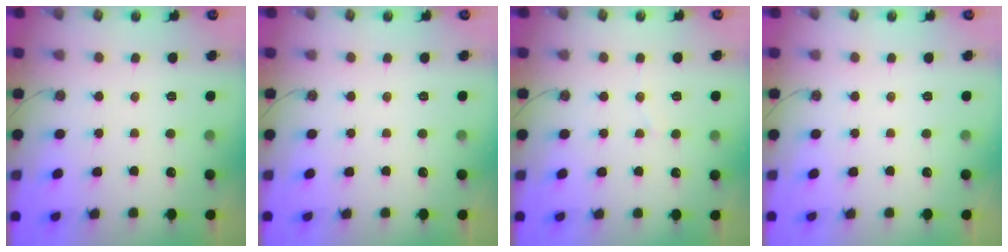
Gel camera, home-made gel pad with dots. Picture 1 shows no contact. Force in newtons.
{"total": 0.0}
{"total": 3.2, "press": 3.2, "slide": 0.2}
{"total": 0.0}